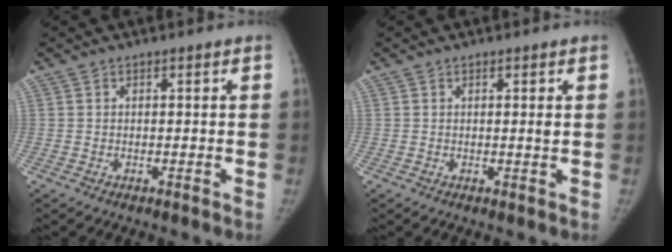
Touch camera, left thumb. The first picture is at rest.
{"total": 1.0, "force": [0.2, 0.0, 0.9], "torque": [-0.015, 0.000, 0.002]}